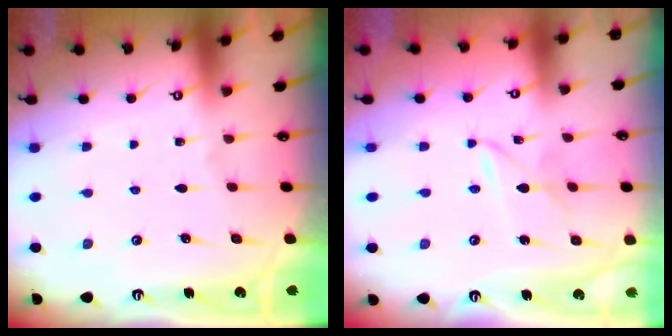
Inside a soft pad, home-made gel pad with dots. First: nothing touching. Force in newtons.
{"total": 2.9, "press": 2.9, "slide": 0.2}